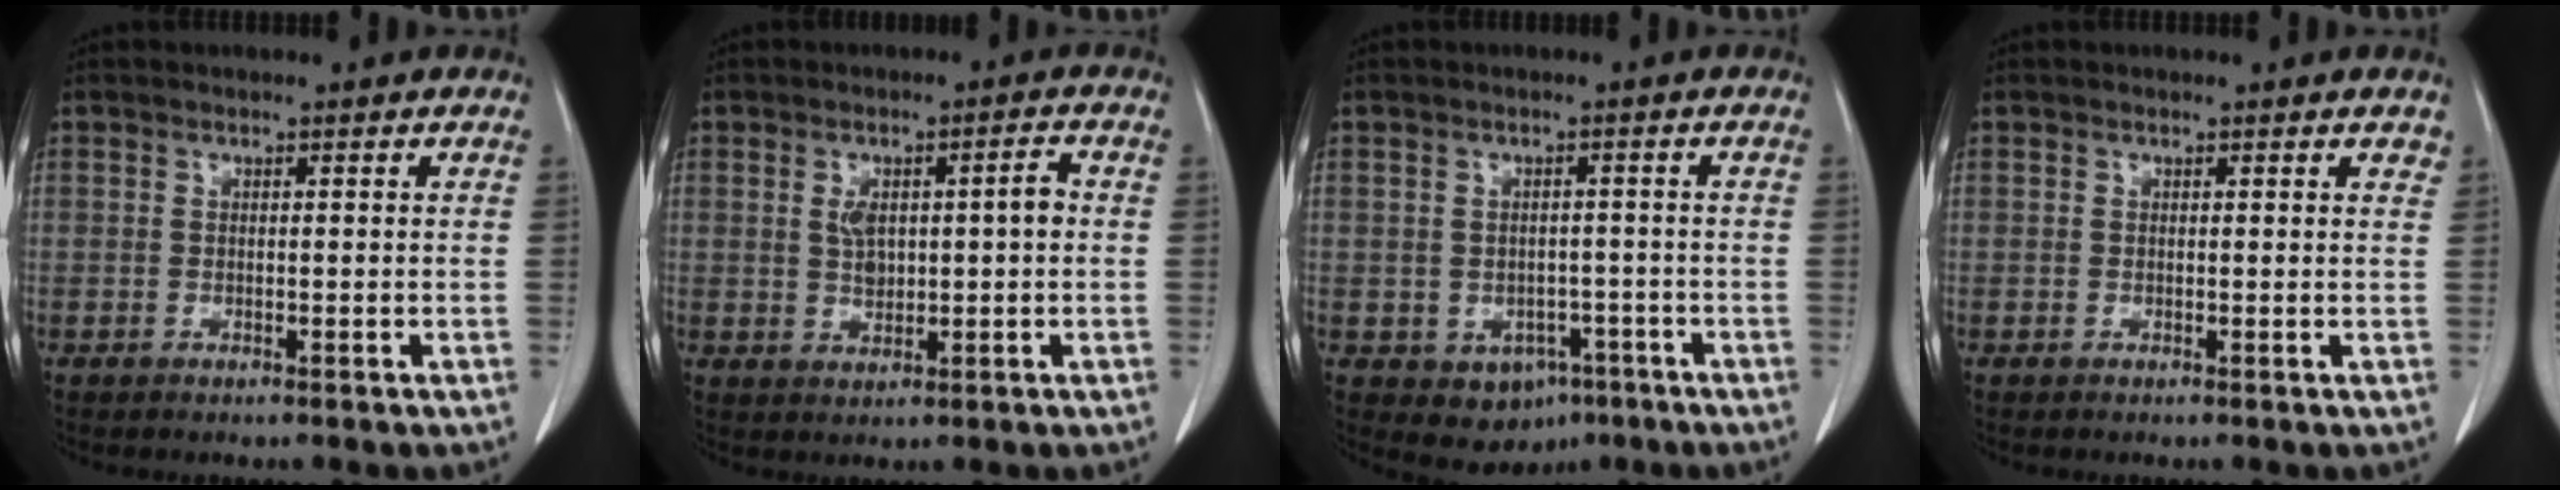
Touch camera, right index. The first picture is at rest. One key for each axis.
{"total": 5.6, "fx": 0.6, "fy": 1.9, "fz": 5.2, "tx": -0.093, "ty": 0.017, "tz": 0.017}
{"total": 5.7, "fx": -2.6, "fy": 4.4, "fz": 2.5, "tx": -0.026, "ty": 0.004, "tz": -0.026}
{"total": 1.1, "fx": 0.9, "fy": 0.4, "fz": 0.5, "tx": -0.003, "ty": 0.000, "tz": 0.001}